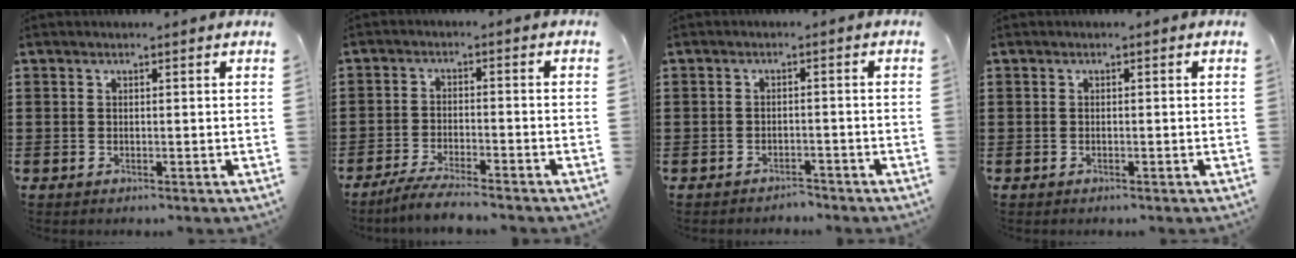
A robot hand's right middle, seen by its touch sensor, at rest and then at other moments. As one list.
[{"total": 3.9, "force": [-3.6, -0.1, 1.5], "torque": [-0.032, -0.006, -0.070]}, {"total": 1.7, "force": [-1.7, 0.3, -0.2], "torque": [-0.002, 0.003, -0.038]}, {"total": 0.0}]